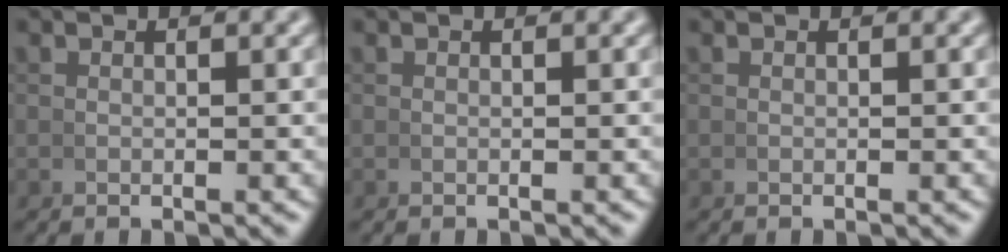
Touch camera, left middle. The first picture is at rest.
{"total": 0.0}
{"total": 0.0}